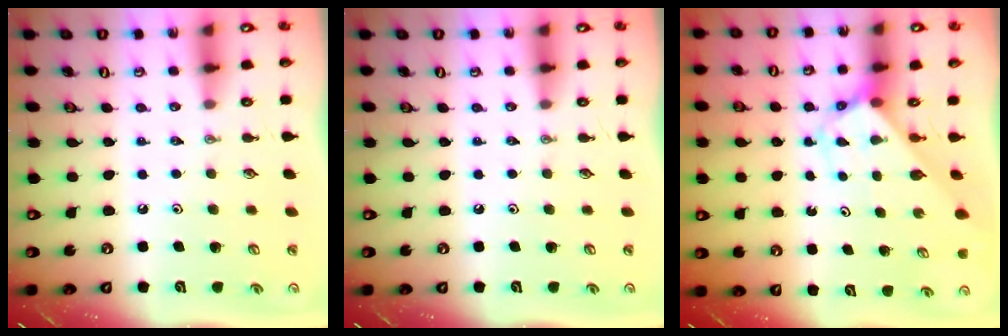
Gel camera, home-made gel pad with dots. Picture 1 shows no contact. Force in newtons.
{"total": 0.0}
{"total": 2.9, "press": 2.9, "slide": 0.1}